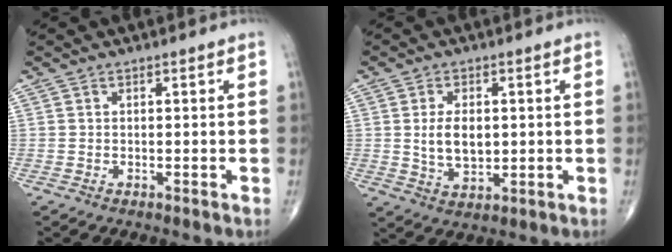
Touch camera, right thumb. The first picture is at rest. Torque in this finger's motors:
{"motor_torque": [-0.14, 0.25, 0.19, -0.04, -0.03]}